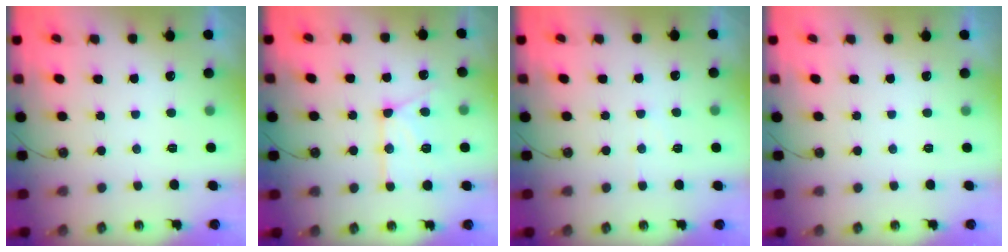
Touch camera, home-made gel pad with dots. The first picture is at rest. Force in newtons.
{"total": 13.4, "press": 13.3, "slide": 1.2}
{"total": 3.6, "press": 3.6, "slide": 0.4}
{"total": 0.0}